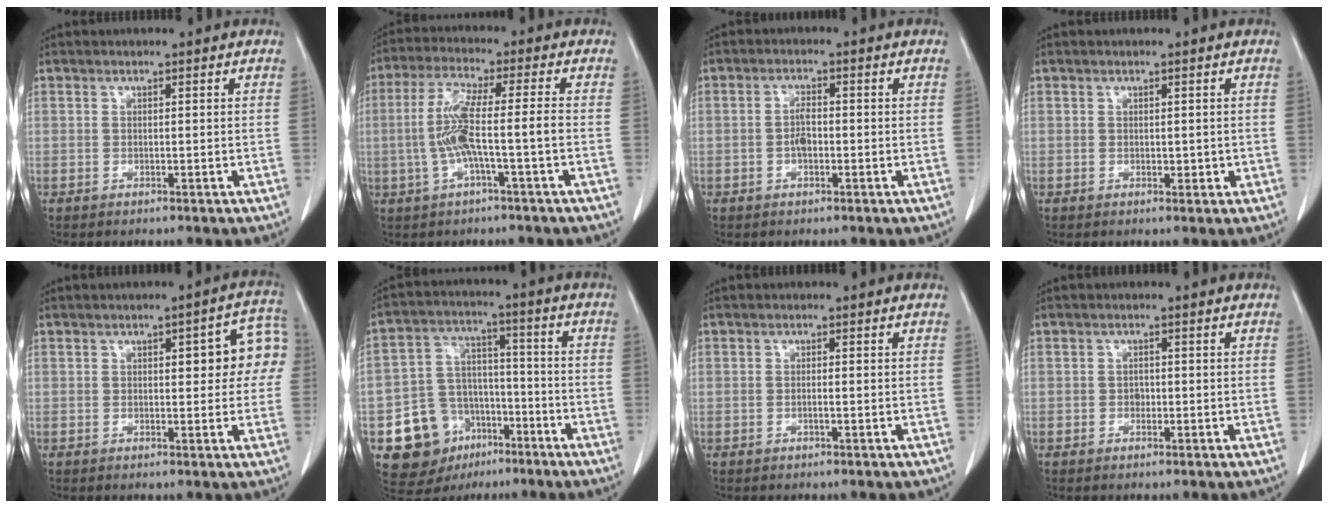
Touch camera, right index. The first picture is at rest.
{"total": 8.1, "force": [-1.4, 0.3, 8.0], "torque": [-0.167, 0.015, -0.029]}
{"total": 2.6, "force": [-0.6, 1.0, 2.3], "torque": [-0.045, 0.003, -0.010]}
{"total": 1.0, "force": [0.0, 0.6, 0.8], "torque": [-0.008, -0.002, 0.001]}
{"total": 8.0, "force": [1.4, 2.8, 7.4], "torque": [-0.076, 0.031, 0.013]}
{"total": 12.6, "force": [-6.1, 10.0, 4.6], "torque": [-0.082, 0.040, -0.088]}
{"total": 0.6, "force": [-0.2, 0.0, 0.6], "torque": [-0.012, 0.000, -0.003]}
{"total": 1.0, "force": [-0.2, 0.8, 0.6], "torque": [-0.007, 0.003, -0.005]}